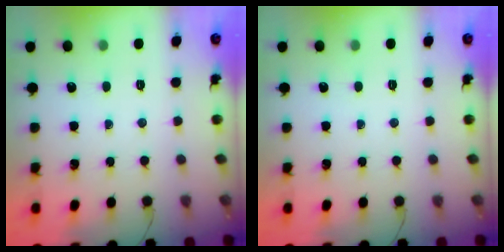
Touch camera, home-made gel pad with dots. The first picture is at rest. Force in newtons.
{"total": 0.0}